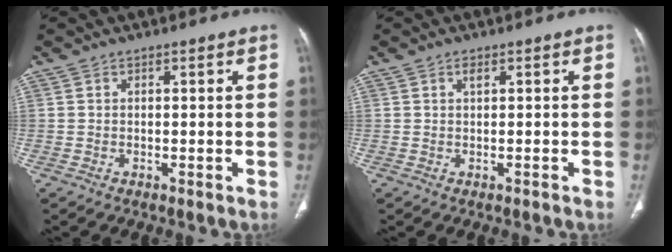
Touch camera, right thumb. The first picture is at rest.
{"total": 0.9, "force": [0.2, 0.4, 0.8], "torque": [-0.015, 0.000, 0.002]}